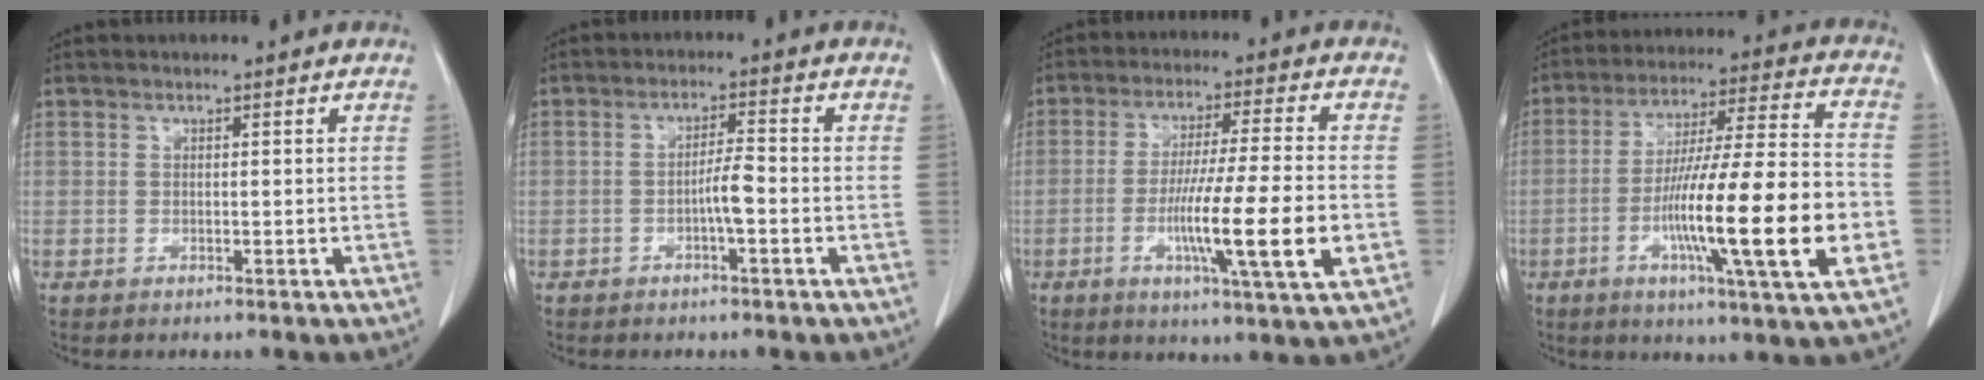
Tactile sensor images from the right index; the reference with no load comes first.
{"total": 3.2, "force": [-1.0, 0.3, 3.1], "torque": [-0.050, 0.006, -0.015]}
{"total": 13.7, "force": [-3.4, -0.3, 13.3], "torque": [-0.232, -0.017, -0.059]}
{"total": 20.5, "force": [-5.2, 0.5, 19.8], "torque": [-0.313, -0.009, -0.083]}